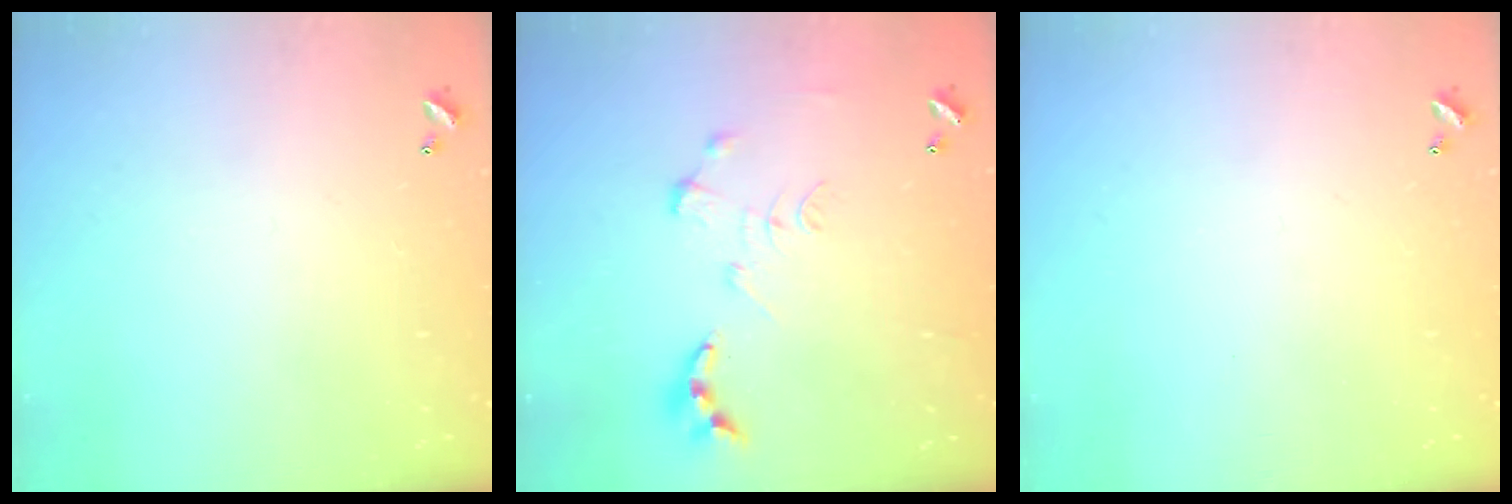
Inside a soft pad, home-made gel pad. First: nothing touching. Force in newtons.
{"total": 0.0}
{"total": 0.0}